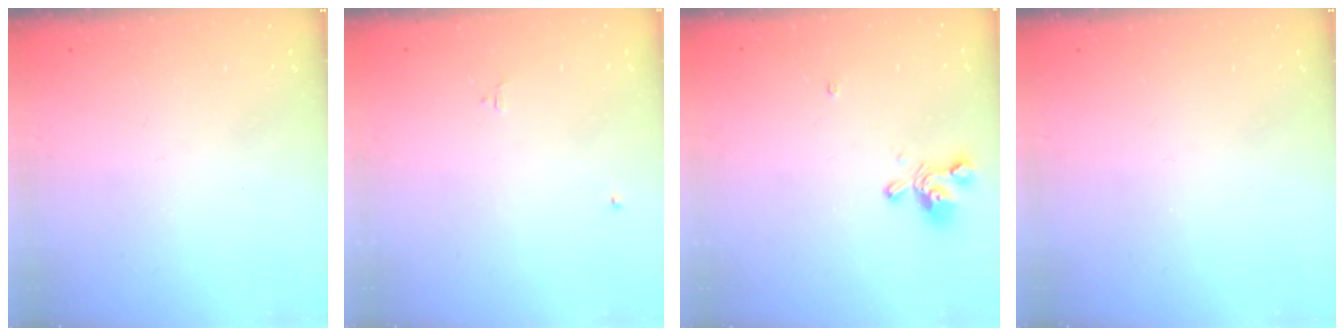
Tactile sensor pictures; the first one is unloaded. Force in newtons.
{"total": 1.6, "press": 1.6, "slide": 0.3}
{"total": 1.9, "press": 1.7, "slide": 1.0}
{"total": 0.0}